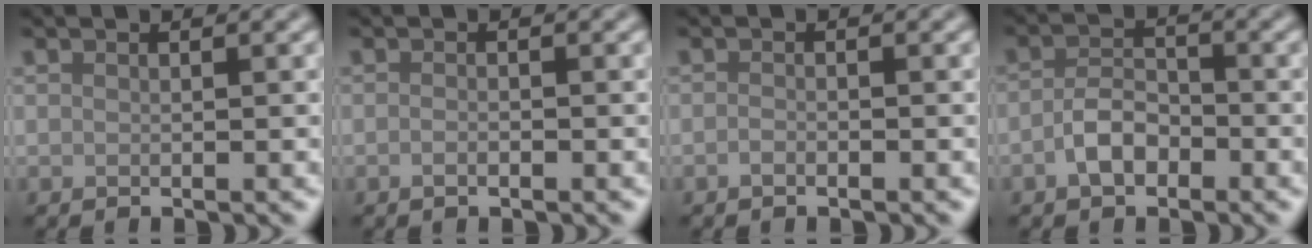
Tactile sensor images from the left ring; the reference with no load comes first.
{"total": 0.7, "force": [-0.4, 0.2, 0.5], "torque": [-0.010, -0.001, -0.007]}
{"total": 0.6, "force": [-0.4, 0.2, 0.3], "torque": [-0.007, 0.000, -0.009]}
{"total": 2.9, "force": [-1.4, 1.7, 1.8], "torque": [-0.034, 0.008, -0.032]}